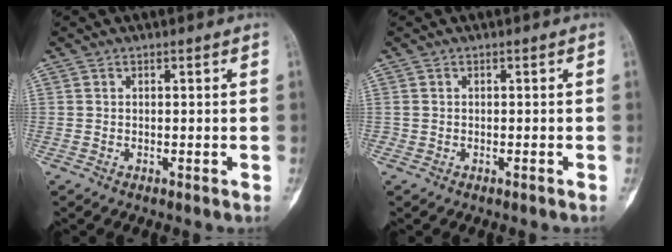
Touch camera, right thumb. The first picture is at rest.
{"total": 0.0}